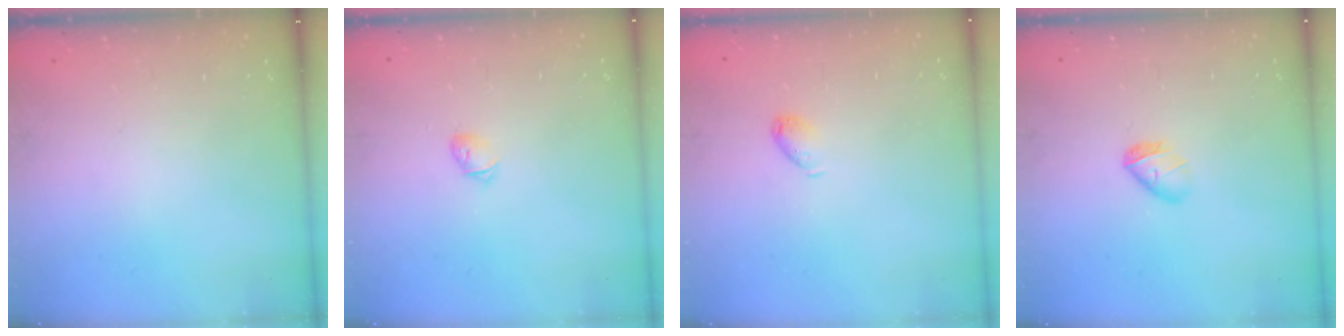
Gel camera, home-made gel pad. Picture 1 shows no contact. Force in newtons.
{"total": 3.2, "press": 3.1, "slide": 0.8}
{"total": 4.5, "press": 4.4, "slide": 0.8}
{"total": 5.5, "press": 5.5, "slide": 0.8}